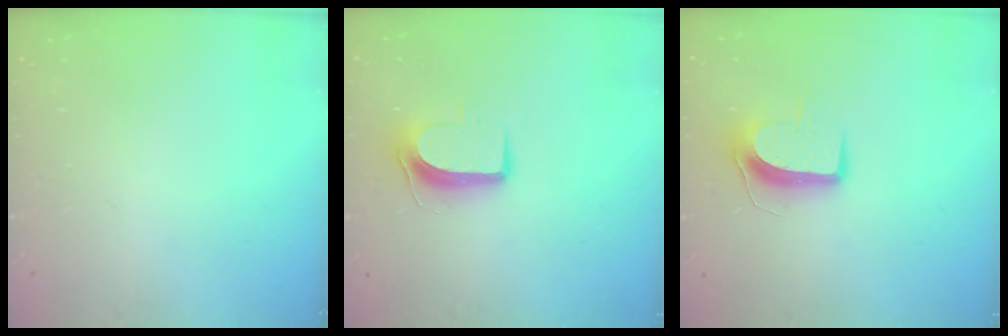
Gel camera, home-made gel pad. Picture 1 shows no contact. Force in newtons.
{"total": 9.1, "press": 9.0, "slide": 1.1}
{"total": 9.3, "press": 9.3, "slide": 0.6}